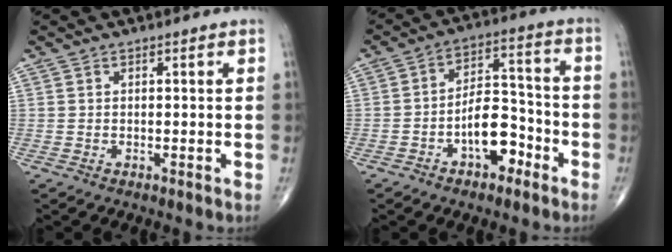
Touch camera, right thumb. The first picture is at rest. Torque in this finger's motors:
{"motor_torque": [2.29, 1.69, 0.90, -0.32, 0.27]}